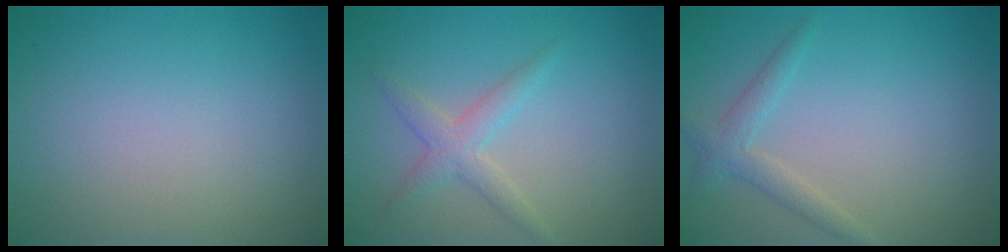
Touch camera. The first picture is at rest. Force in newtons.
{"total": 2.3, "press": 2.3, "slide": 0.0}
{"total": 2.0, "press": 2.0, "slide": 0.1}